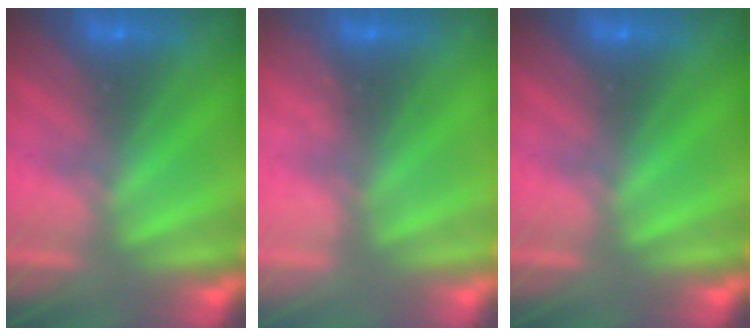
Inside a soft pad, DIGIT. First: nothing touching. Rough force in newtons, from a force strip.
{"total": 2.2}
{"total": 0.0}